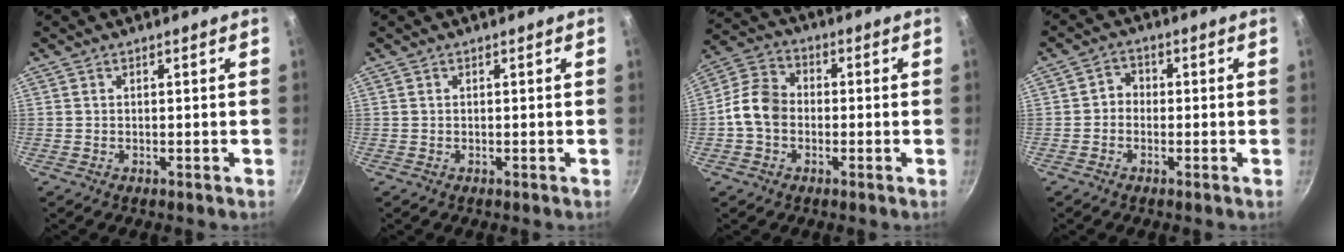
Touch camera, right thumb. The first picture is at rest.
{"total": 0.0}
{"total": 8.5, "force": [-1.4, 6.6, 5.1], "torque": [-0.076, 0.027, -0.045]}
{"total": 2.8, "force": [-0.7, 2.4, 1.1], "torque": [-0.002, 0.013, -0.021]}